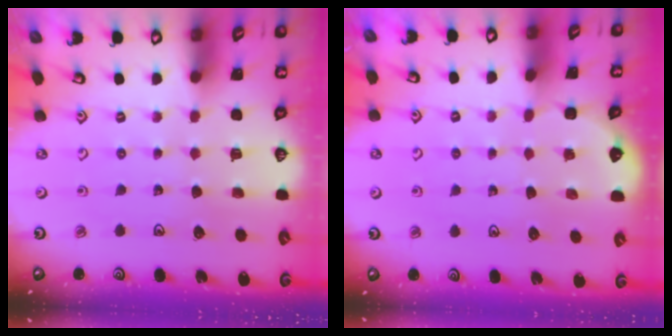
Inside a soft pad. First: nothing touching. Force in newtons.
{"total": 1.7, "press": 1.7, "slide": 0.1}